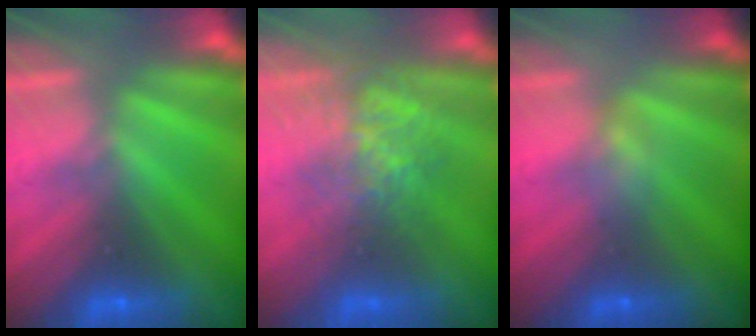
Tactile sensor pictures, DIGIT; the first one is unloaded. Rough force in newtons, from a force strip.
{"total": 3.5}
{"total": 2.3}